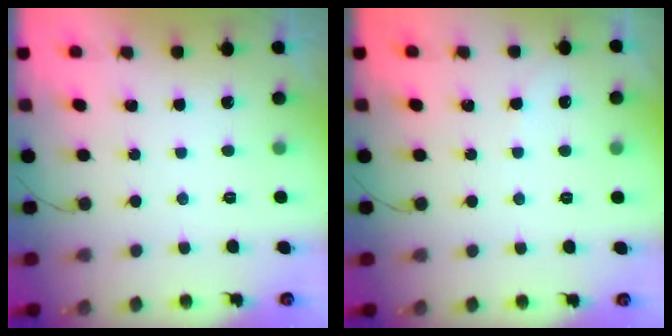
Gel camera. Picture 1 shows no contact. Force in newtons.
{"total": 1.3, "press": 1.3, "slide": 0.2}